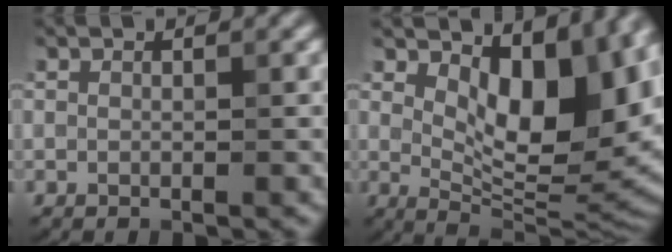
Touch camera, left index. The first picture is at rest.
{"total": 11.3, "force": [3.3, 5.5, 9.3], "torque": [-0.125, -0.008, 0.051]}